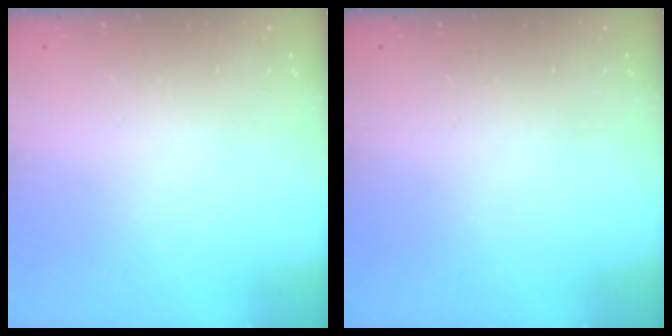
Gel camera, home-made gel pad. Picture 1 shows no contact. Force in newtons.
{"total": 0.0}